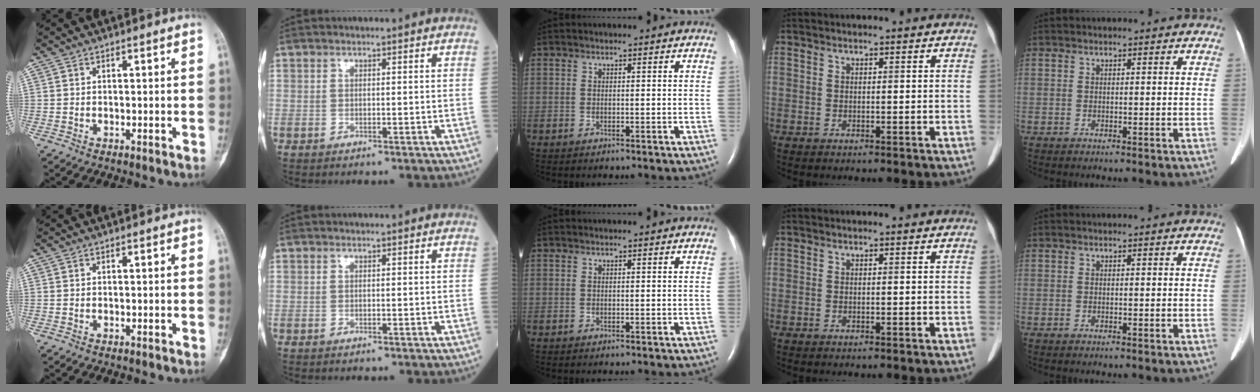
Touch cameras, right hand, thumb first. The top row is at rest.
{}